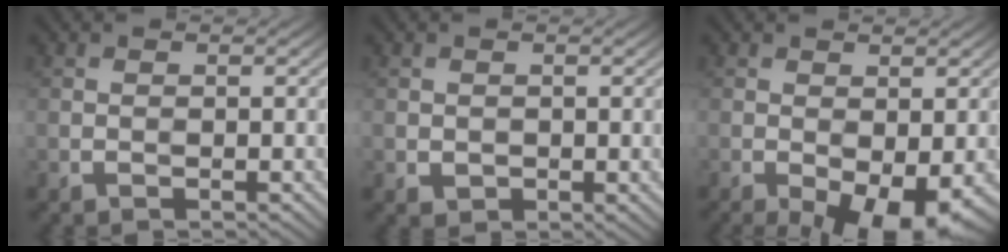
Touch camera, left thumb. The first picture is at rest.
{"total": 1.0, "force": [-0.1, 1.0, 0.4], "torque": [-0.006, -0.006, 0.003]}
{"total": 7.4, "force": [-3.1, 3.0, 6.0], "torque": [-0.103, -0.012, -0.040]}